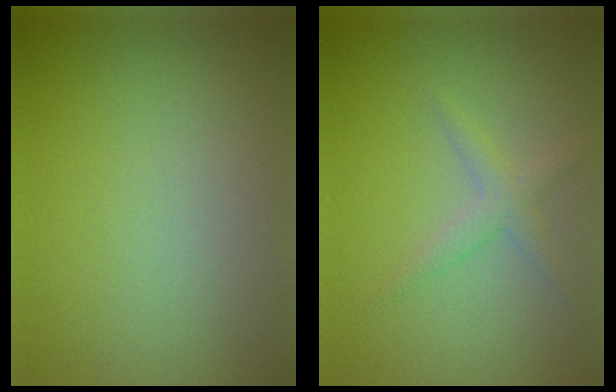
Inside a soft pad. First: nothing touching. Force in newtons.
{"total": 1.8, "press": 1.8, "slide": 0.1}